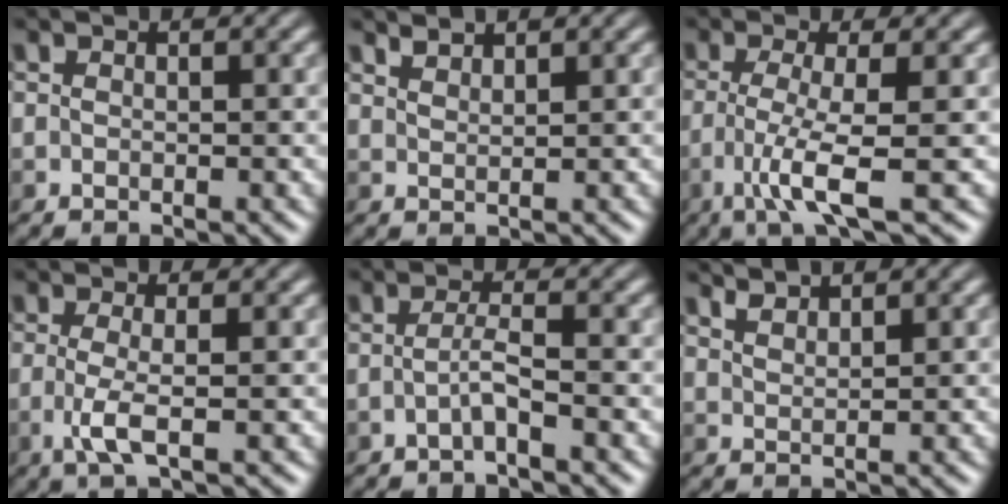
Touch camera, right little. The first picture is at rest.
{"total": 1.3, "force": [1.3, -0.1, 0.0], "torque": [-0.005, -0.003, 0.033]}
{"total": 4.7, "force": [-1.9, 0.2, 4.3], "torque": [-0.089, -0.003, -0.037]}
{"total": 2.5, "force": [-0.8, 0.4, 2.4], "torque": [-0.060, -0.003, -0.017]}
{"total": 1.5, "force": [-1.0, -0.4, 1.1], "torque": [-0.023, 0.009, -0.019]}
{"total": 1.8, "force": [1.8, -0.2, 0.1], "torque": [-0.006, -0.005, 0.046]}